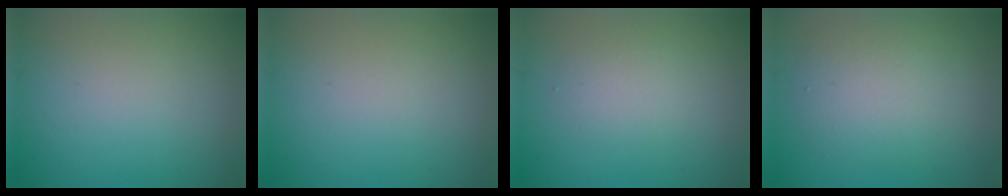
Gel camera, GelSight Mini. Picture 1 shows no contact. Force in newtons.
{"total": 0.0}
{"total": 1.9, "press": 1.9, "slide": 0.2}
{"total": 4.0, "press": 4.0, "slide": 0.2}